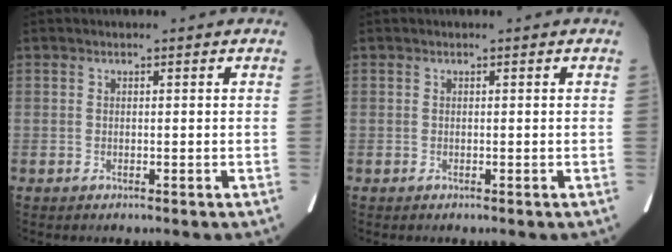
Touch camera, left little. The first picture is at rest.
{"total": 0.0}